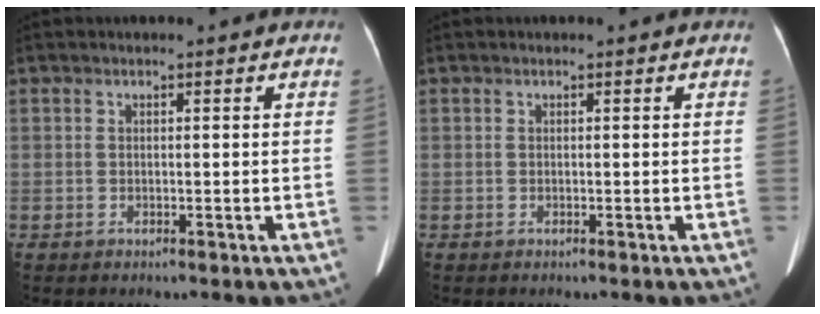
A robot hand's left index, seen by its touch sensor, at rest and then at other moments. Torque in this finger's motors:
{"motor_torque": [-0.03, 0.02, 0.00, 0.00]}